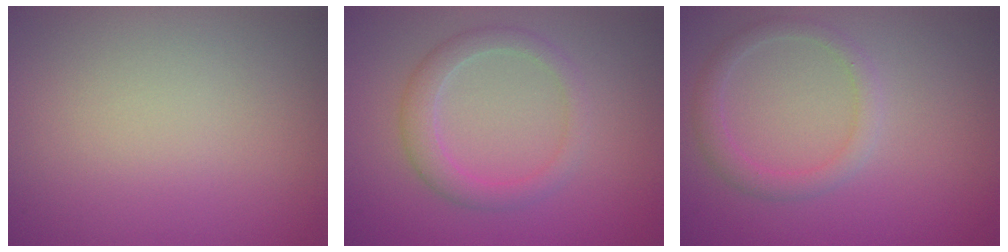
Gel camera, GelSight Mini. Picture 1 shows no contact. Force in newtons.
{"total": 2.7, "press": 2.7, "slide": 0.1}
{"total": 2.1, "press": 2.1, "slide": 0.3}